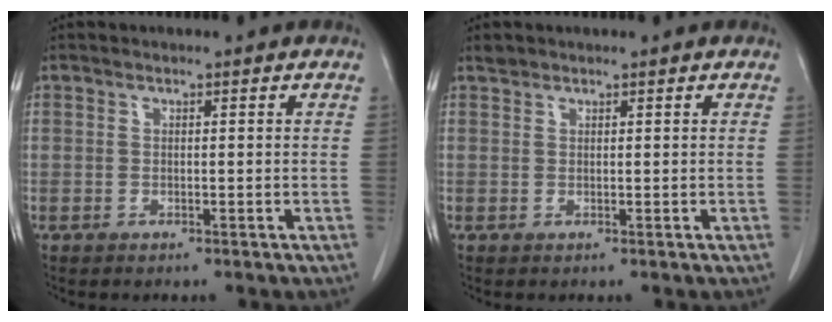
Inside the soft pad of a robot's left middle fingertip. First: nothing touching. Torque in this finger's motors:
{"motor_torque": [0.04, -0.03, -0.15, -0.01]}